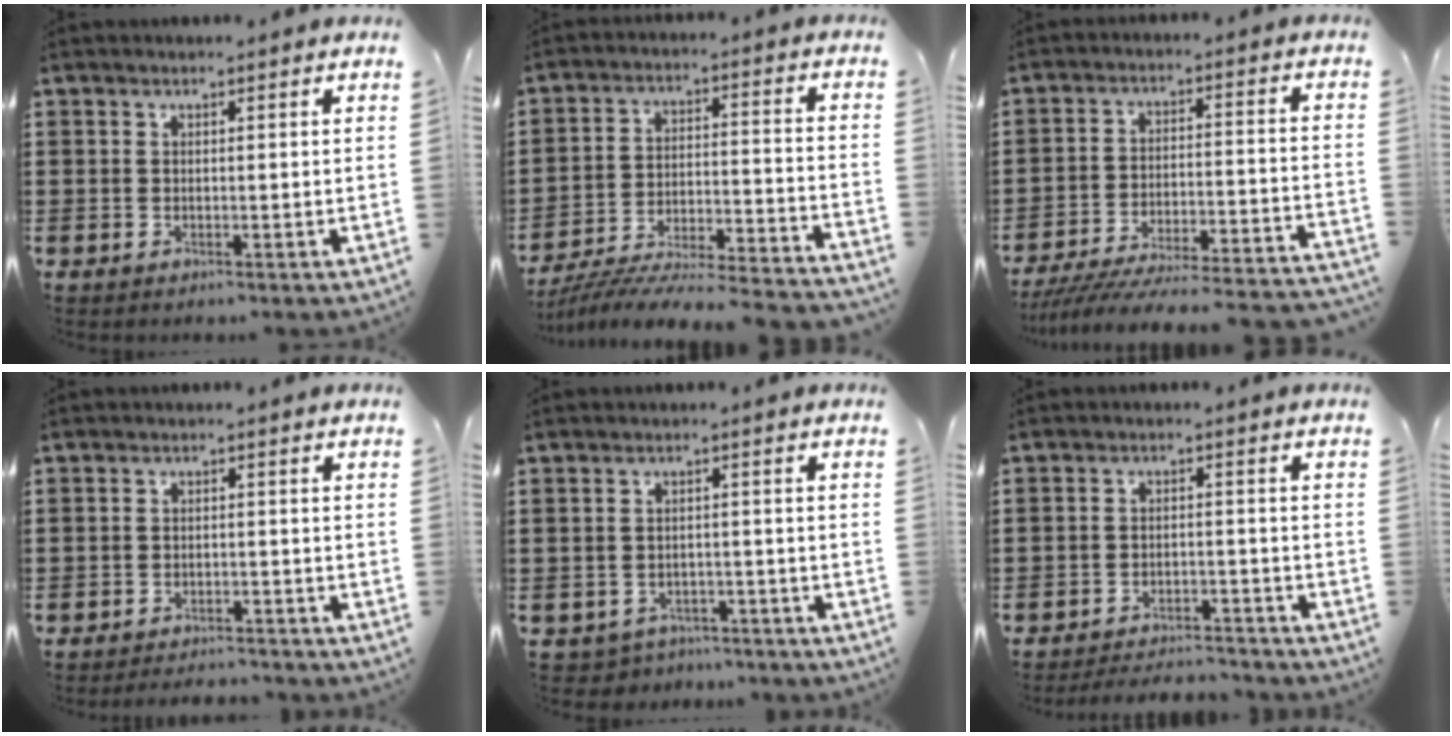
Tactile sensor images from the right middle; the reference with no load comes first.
{"total": 6.4, "force": [-6.2, -0.3, 1.7], "torque": [-0.034, -0.012, -0.126]}
{"total": 6.0, "force": [-5.6, -0.1, 2.1], "torque": [-0.046, -0.015, -0.114]}
{"total": 2.8, "force": [-2.7, 0.1, -0.3], "torque": [-0.003, -0.002, -0.061]}
{"total": 2.5, "force": [-2.4, 0.5, -0.3], "torque": [-0.007, -0.002, -0.054]}
{"total": 3.8, "force": [-3.8, 0.3, 0.0], "torque": [-0.005, 0.000, -0.080]}